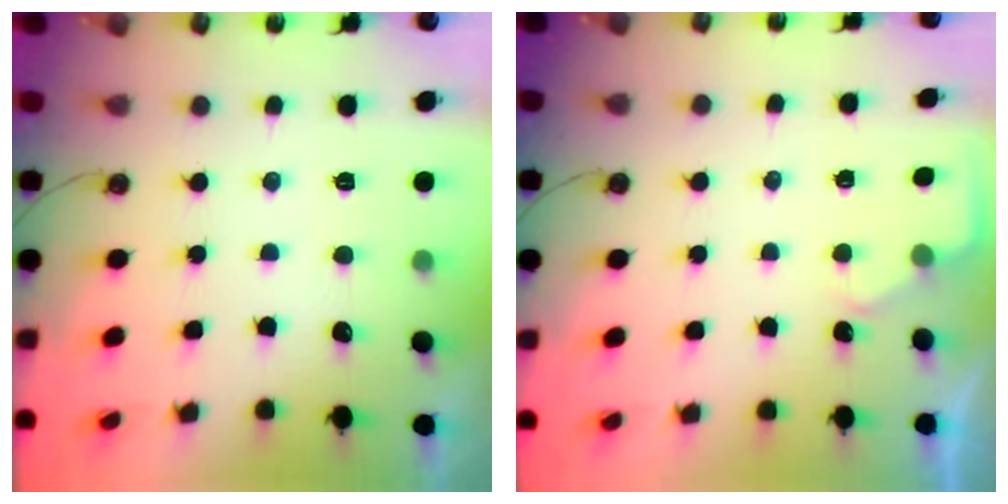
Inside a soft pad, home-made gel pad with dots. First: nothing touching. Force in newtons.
{"total": 1.9, "press": 1.9, "slide": 0.3}